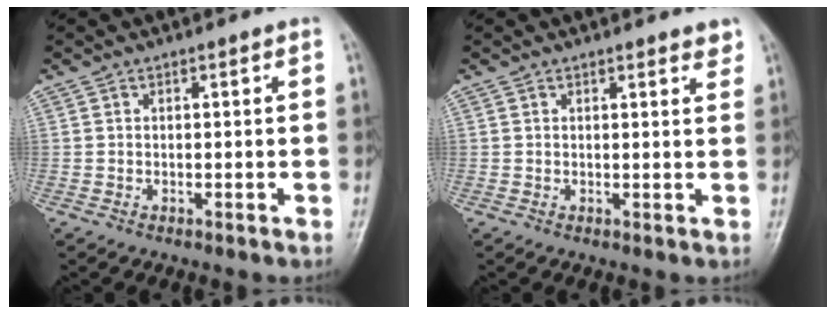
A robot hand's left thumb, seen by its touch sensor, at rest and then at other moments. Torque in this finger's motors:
{"motor_torque": [0.22, -0.13, -0.07, -0.14, 0.01]}